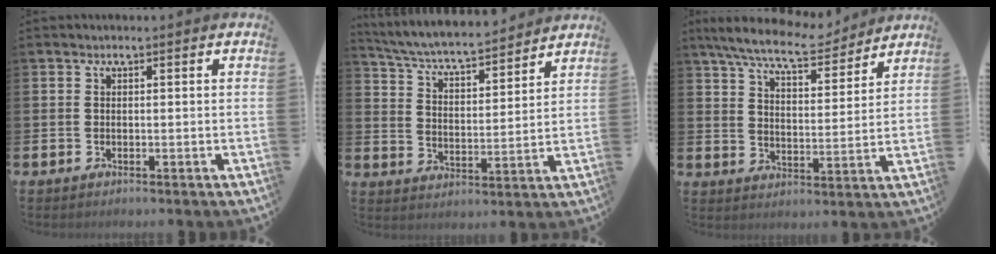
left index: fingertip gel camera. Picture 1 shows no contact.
{"total": 6.0, "force": [5.7, 0.7, 1.6], "torque": [-0.061, -0.049, 0.095]}
{"total": 9.0, "force": [8.3, 1.3, 3.2], "torque": [-0.088, -0.044, 0.147]}